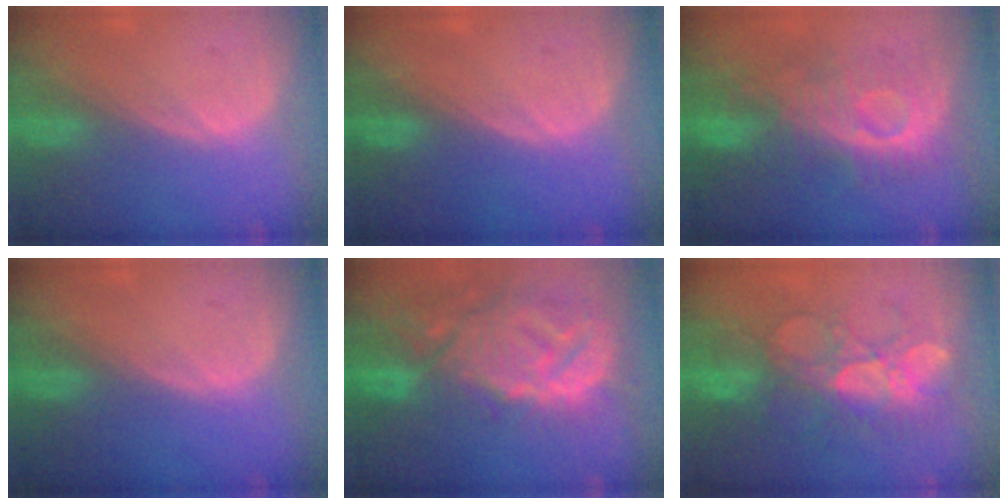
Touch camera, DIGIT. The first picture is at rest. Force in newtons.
{"total": 0.0}
{"total": 9.1, "press": 9.1, "slide": 0.3}
{"total": 0.0}
{"total": 14.3, "press": 12.3, "slide": 7.4}
{"total": 9.3, "press": 8.9, "slide": 2.6}